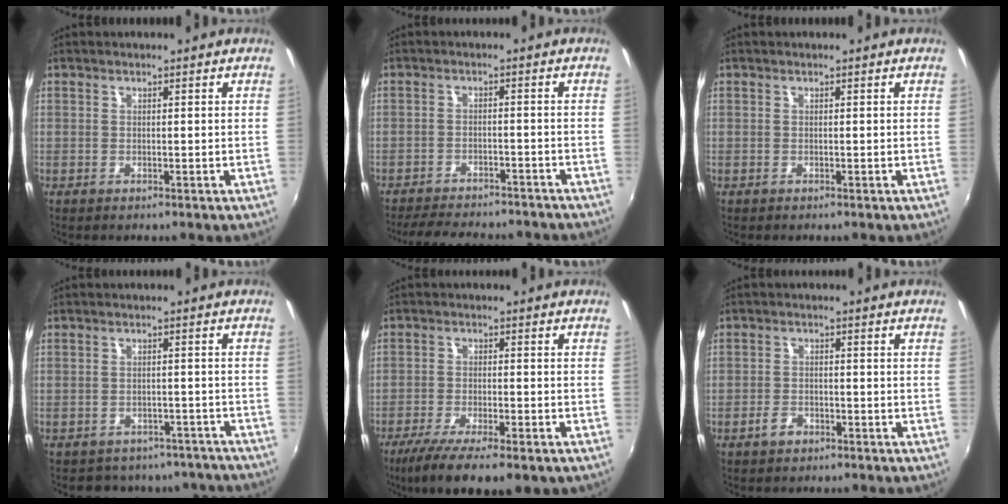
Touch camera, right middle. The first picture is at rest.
{"total": 14.6, "force": [-12.7, 3.8, 5.9], "torque": [-0.125, -0.020, -0.172]}
{"total": 0.0}
{"total": 13.9, "force": [-11.8, 6.4, 3.4], "torque": [-0.080, 0.012, -0.134]}
{"total": 12.1, "force": [-8.4, 2.9, 8.2], "torque": [-0.170, -0.043, -0.139]}
{"total": 2.8, "force": [-2.0, 1.6, 1.1], "torque": [-0.026, 0.002, -0.034]}